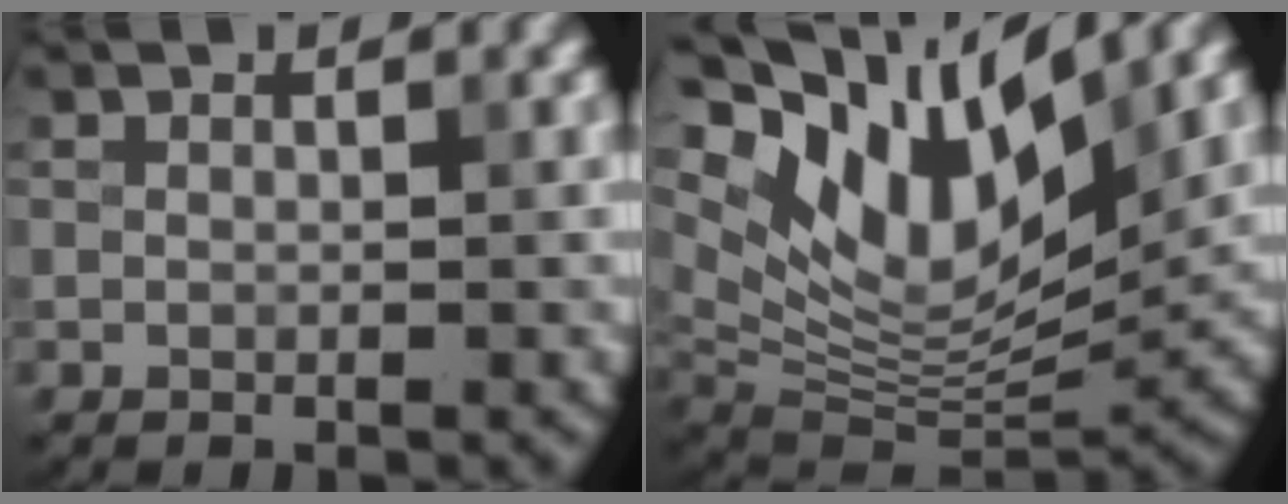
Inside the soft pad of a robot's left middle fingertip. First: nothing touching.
{"total": 12.9, "force": [6.9, 5.2, 9.5], "torque": [-0.176, 0.014, 0.130]}